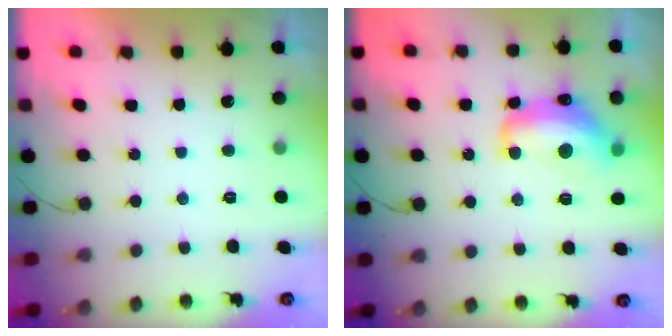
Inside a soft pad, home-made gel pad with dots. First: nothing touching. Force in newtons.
{"total": 13.8, "press": 13.8, "slide": 1.0}